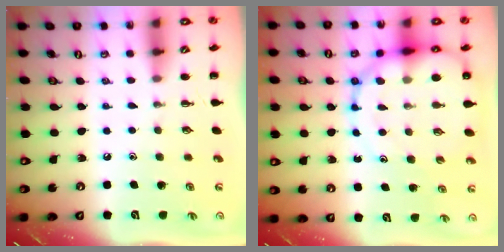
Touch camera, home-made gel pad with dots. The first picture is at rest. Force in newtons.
{"total": 15.9, "press": 15.5, "slide": 3.5}